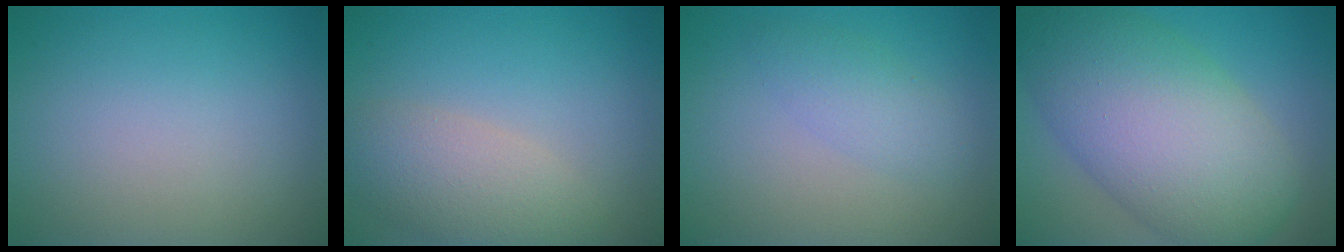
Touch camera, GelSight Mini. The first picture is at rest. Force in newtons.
{"total": 4.6, "press": 4.6, "slide": 0.3}
{"total": 2.2, "press": 2.2, "slide": 0.1}
{"total": 12.1, "press": 12.1, "slide": 0.2}